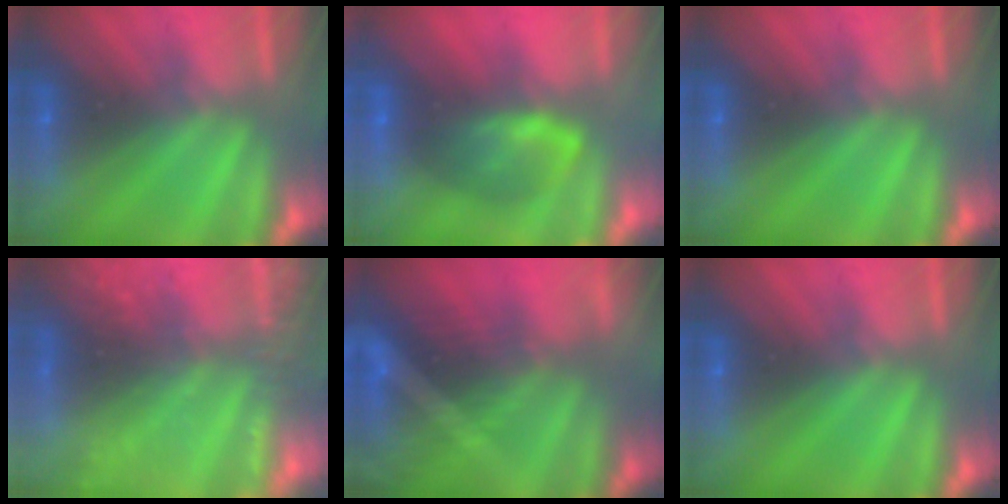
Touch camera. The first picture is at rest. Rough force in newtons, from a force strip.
{"total": 8.0}
{"total": 0.0}
{"total": 5.8}
{"total": 7.0}
{"total": 0.0}